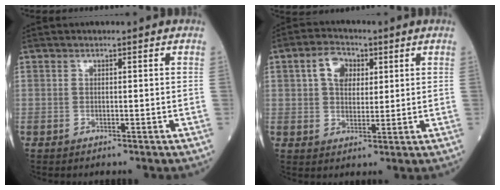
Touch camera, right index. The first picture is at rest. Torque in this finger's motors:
{"motor_torque": [0.92, 0.50, 0.43, 0.10]}